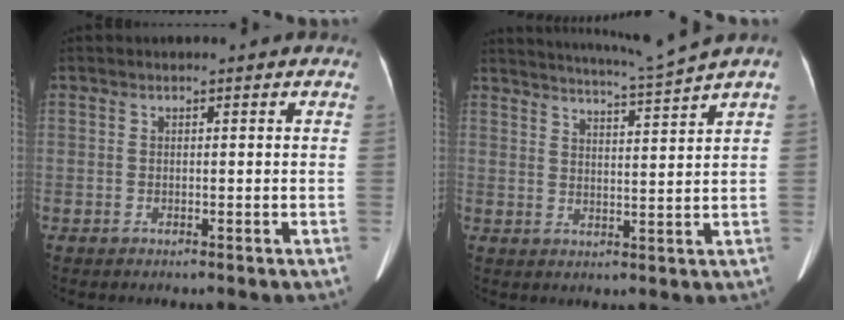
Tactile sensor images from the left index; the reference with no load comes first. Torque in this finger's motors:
{"motor_torque": [-0.93, -0.82, -0.55, -0.05]}